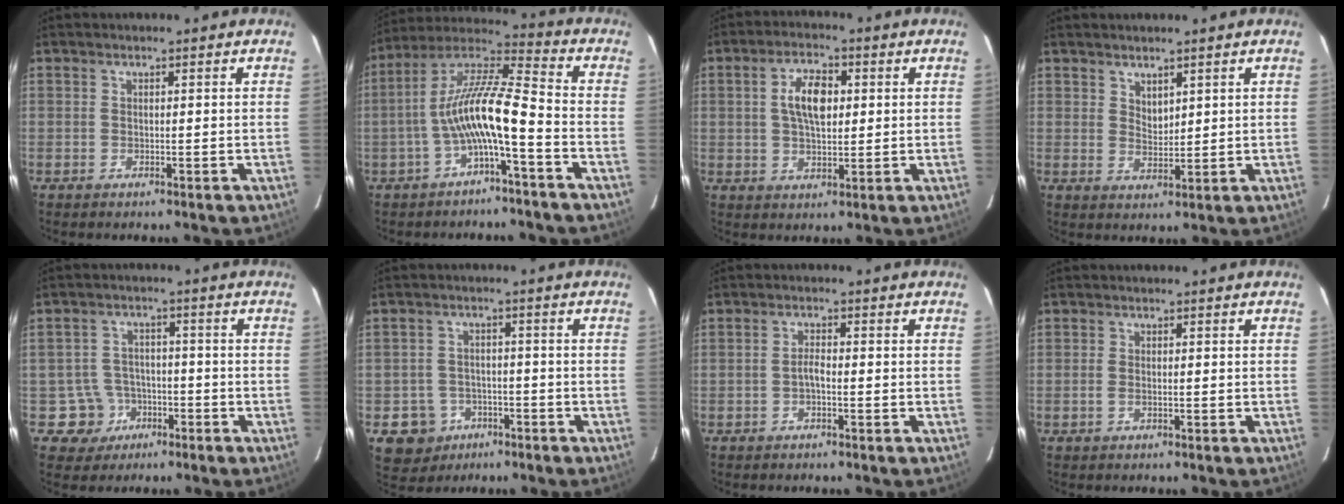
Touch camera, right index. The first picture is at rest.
{"total": 12.0, "force": [-3.7, 1.7, 11.3], "torque": [-0.230, 0.017, -0.071]}
{"total": 7.2, "force": [1.4, 3.6, 6.1], "torque": [-0.111, 0.012, 0.027]}
{"total": 2.8, "force": [2.1, 1.4, 1.2], "torque": [-0.016, -0.002, 0.039]}
{"total": 6.1, "force": [-3.0, 5.3, 0.1], "torque": [-0.018, 0.024, -0.042]}
{"total": 7.3, "force": [-3.7, 6.2, 0.9], "torque": [-0.037, 0.024, -0.049]}
{"total": 1.6, "force": [-0.8, 0.4, 1.3], "torque": [-0.025, 0.006, -0.016]}
{"total": 1.0, "force": [-0.3, 0.5, 0.8], "torque": [-0.019, 0.000, -0.007]}